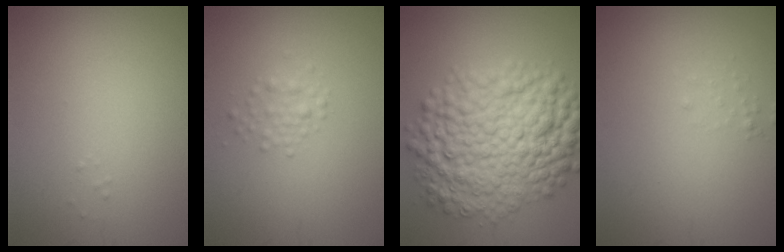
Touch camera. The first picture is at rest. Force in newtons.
{"total": 1.4, "press": 1.4, "slide": 0.1}
{"total": 10.8, "press": 10.8, "slide": 0.1}
{"total": 0.6, "press": 0.6, "slide": 0.1}